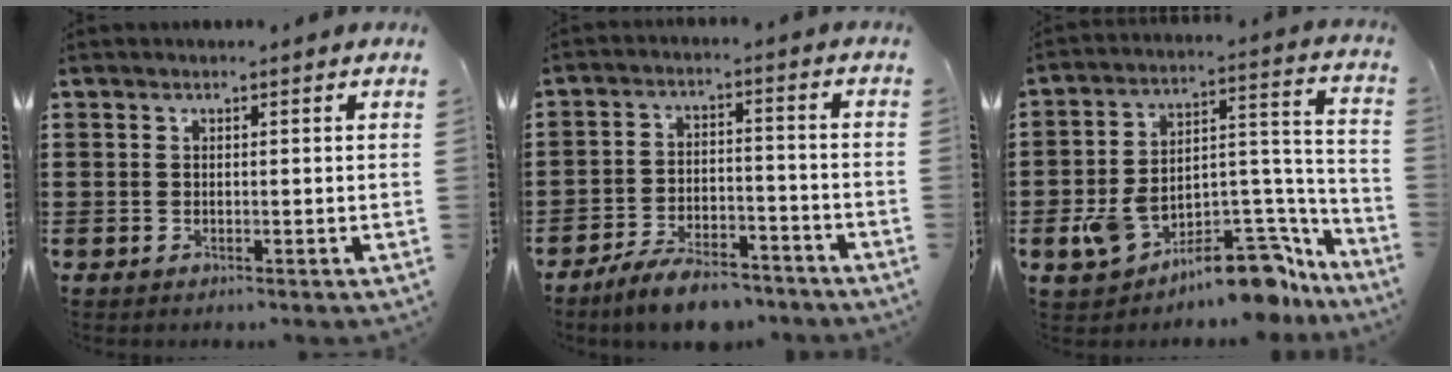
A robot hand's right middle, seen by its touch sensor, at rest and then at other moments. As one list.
[{"total": 7.5, "force": [-6.8, 1.5, 2.8], "torque": [-0.048, 0.013, -0.128]}, {"total": 12.8, "force": [-9.9, 4.3, 7.0], "torque": [-0.112, 0.044, -0.180]}]